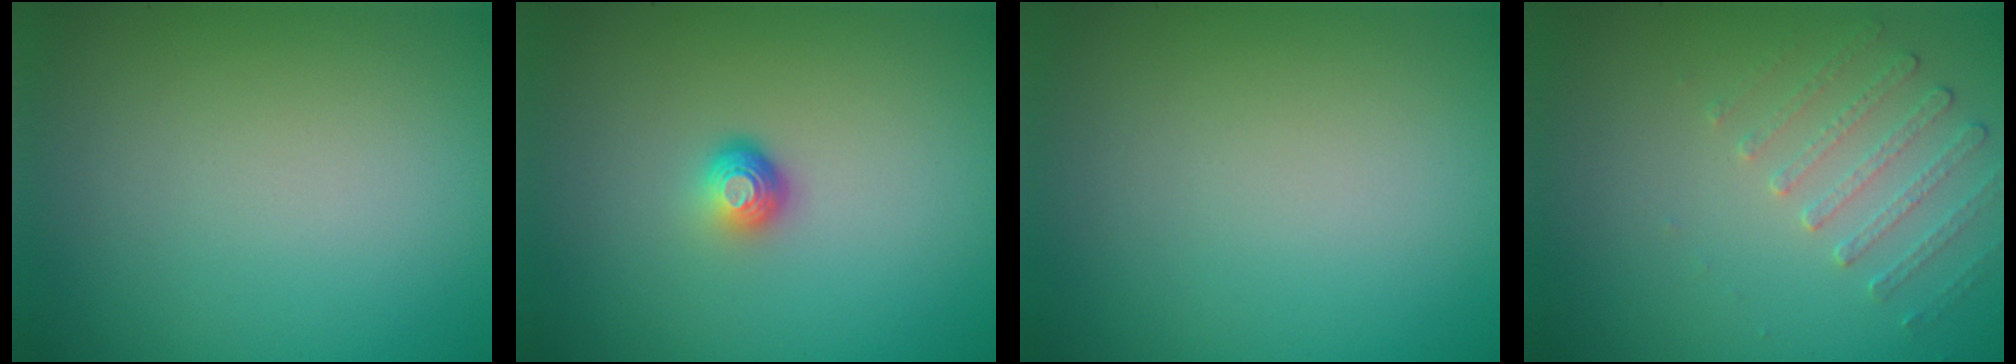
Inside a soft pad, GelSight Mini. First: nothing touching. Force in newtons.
{"total": 1.8, "press": 1.2, "slide": 1.4}
{"total": 0.0}
{"total": 1.7, "press": 1.2, "slide": 1.2}